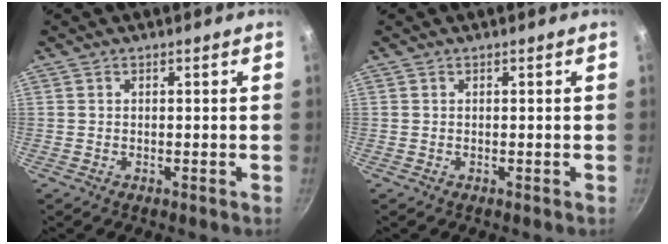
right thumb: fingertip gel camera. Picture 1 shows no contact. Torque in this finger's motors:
{"motor_torque": [0.00, 0.00, 0.00, 0.00, 0.00]}